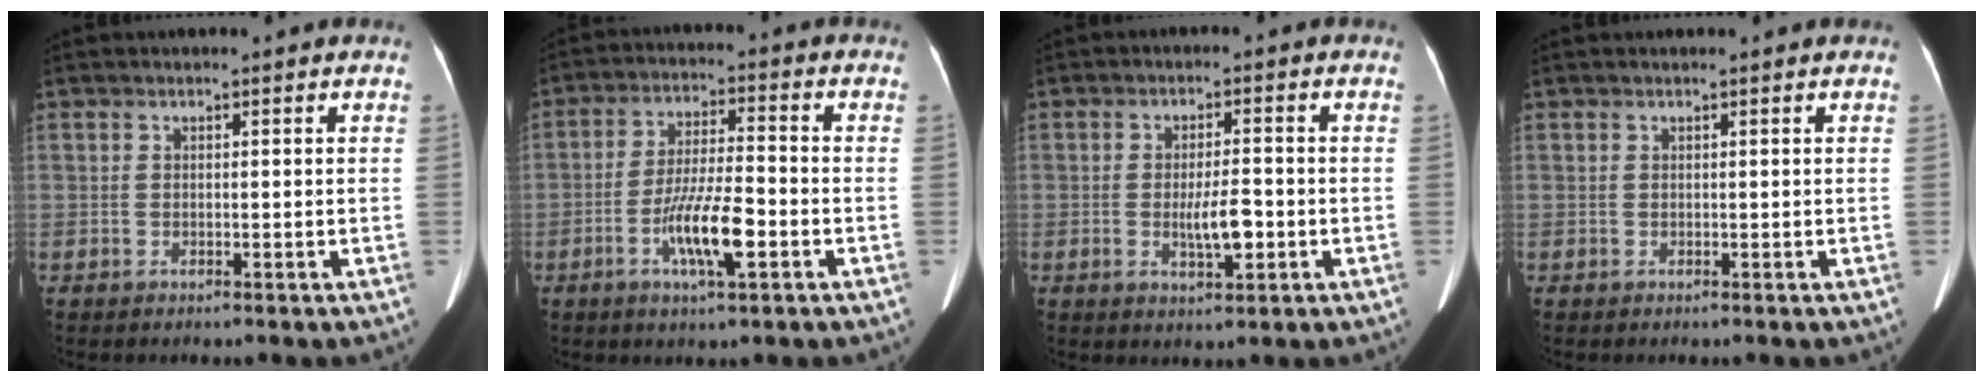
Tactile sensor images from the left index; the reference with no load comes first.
{"total": 9.0, "force": [-3.6, 1.4, 8.2], "torque": [-0.155, -0.006, -0.067]}
{"total": 4.9, "force": [-1.3, 1.3, 4.5], "torque": [-0.081, -0.004, -0.020]}
{"total": 0.7, "force": [0.7, 0.0, 0.2], "torque": [-0.002, 0.013, 0.011]}